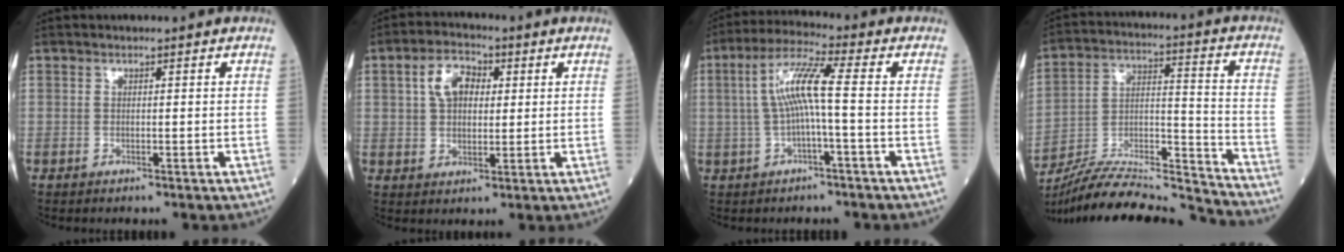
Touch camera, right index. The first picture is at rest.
{"total": 6.4, "force": [1.9, 3.8, 4.8], "torque": [-0.092, 0.018, 0.034]}
{"total": 7.7, "force": [0.0, 0.1, 7.7], "torque": [-0.153, 0.024, -0.002]}
{"total": 20.8, "force": [-20.0, 0.1, 5.8], "torque": [-0.125, 0.013, -0.330]}